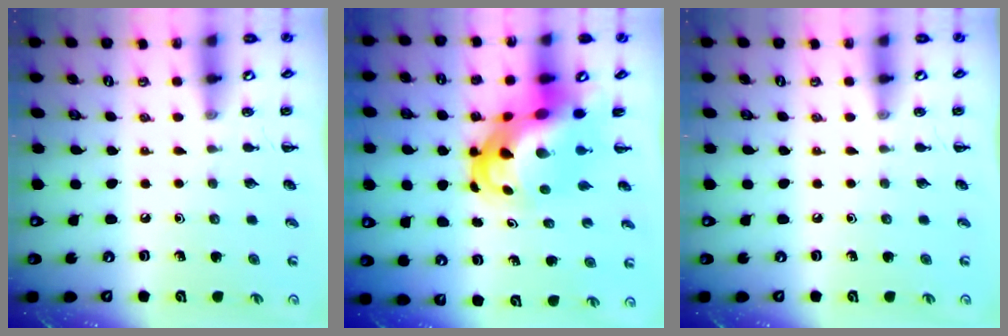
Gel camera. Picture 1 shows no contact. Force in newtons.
{"total": 9.7, "press": 9.3, "slide": 2.7}
{"total": 0.0}